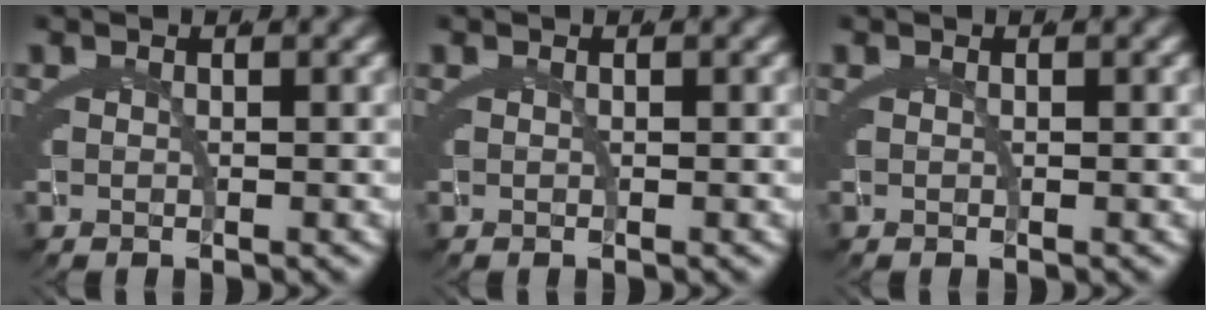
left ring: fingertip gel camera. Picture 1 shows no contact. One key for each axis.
{"total": 0.0}
{"total": 0.0}